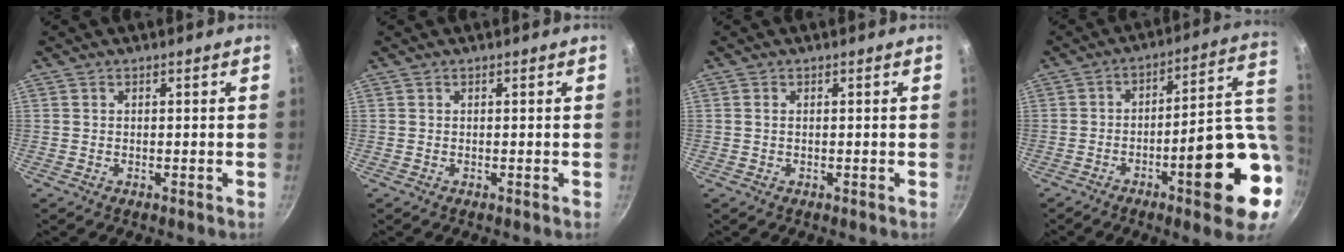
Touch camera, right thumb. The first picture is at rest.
{"total": 0.0}
{"total": 0.6, "force": [0.1, 0.3, 0.5], "torque": [-0.010, 0.002, 0.001]}
{"total": 18.8, "force": [-3.1, 5.4, 17.7], "torque": [-0.215, 0.018, -0.037]}